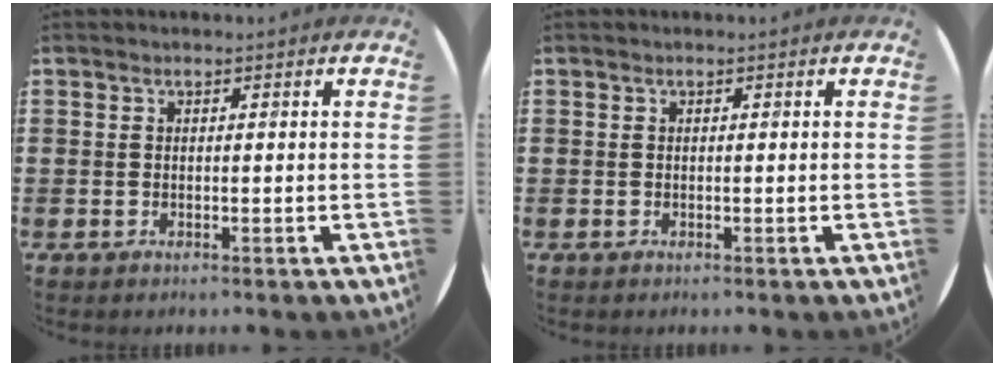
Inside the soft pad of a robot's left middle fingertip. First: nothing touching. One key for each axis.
{"total": 0.0}